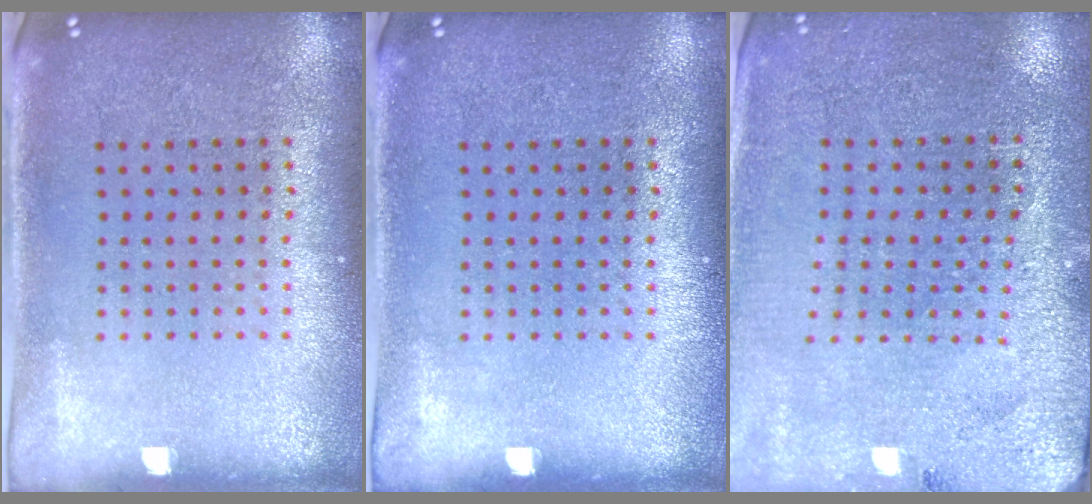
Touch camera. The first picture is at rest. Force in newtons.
{"total": 0.0}
{"total": 2.8, "press": 2.8, "slide": 0.3}